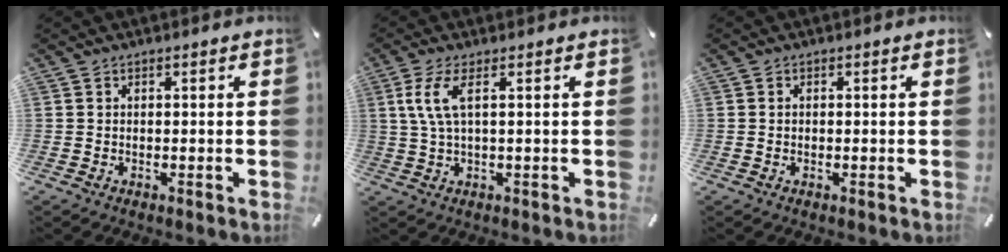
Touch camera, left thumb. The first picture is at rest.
{"total": 6.0, "force": [1.6, 1.2, 5.7], "torque": [-0.128, -0.009, 0.023]}
{"total": 0.7, "force": [0.0, 0.3, 0.6], "torque": [-0.014, 0.001, -0.001]}